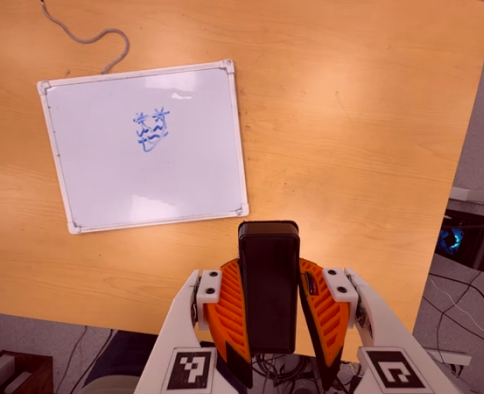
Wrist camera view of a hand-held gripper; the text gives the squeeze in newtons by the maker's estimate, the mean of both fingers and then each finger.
{"total": 9.4, "left": 7.3, "right": 11.5}